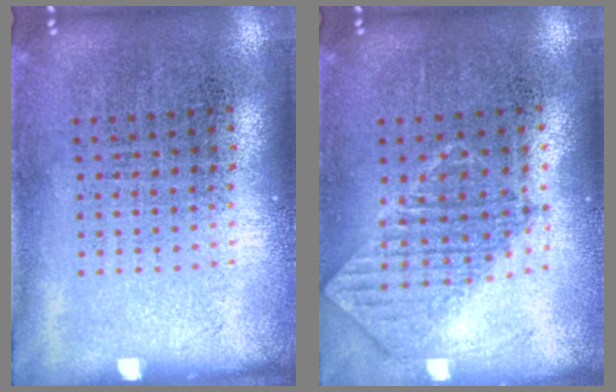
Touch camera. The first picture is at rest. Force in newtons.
{"total": 0.9, "press": 0.8, "slide": 0.2}